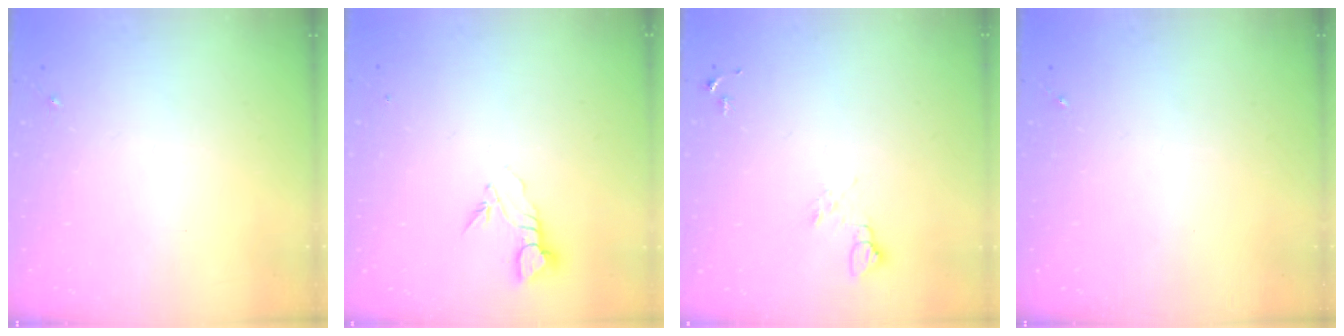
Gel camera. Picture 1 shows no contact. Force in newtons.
{"total": 3.8, "press": 3.8, "slide": 0.2}
{"total": 6.6, "press": 6.5, "slide": 0.8}
{"total": 0.0}